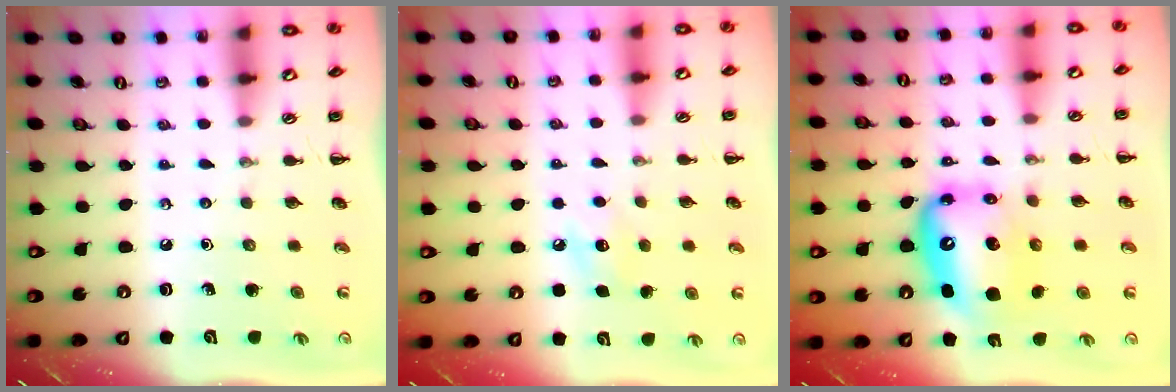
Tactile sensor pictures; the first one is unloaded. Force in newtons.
{"total": 7.4, "press": 7.1, "slide": 2.0}
{"total": 12.2, "press": 11.8, "slide": 3.1}